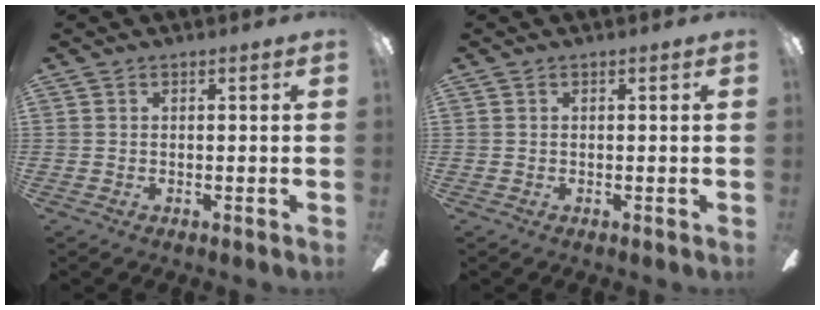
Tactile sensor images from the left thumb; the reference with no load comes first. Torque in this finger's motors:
{"motor_torque": [-0.02, -0.05, -0.06, 0.01, 0.00]}